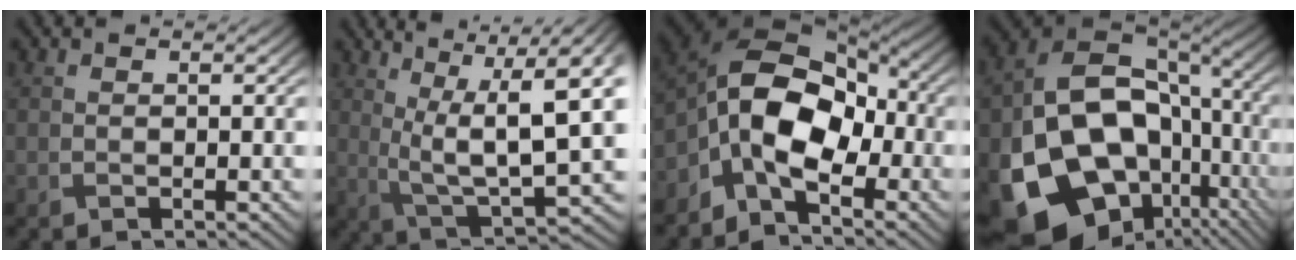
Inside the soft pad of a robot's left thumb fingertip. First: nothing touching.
{"total": 13.7, "force": [2.9, 4.3, 12.7], "torque": [-0.226, 0.011, 0.067]}
{"total": 10.1, "force": [-3.4, 6.0, 7.4], "torque": [-0.137, 0.007, -0.081]}
{"total": 22.0, "force": [-5.9, 16.5, 13.3], "torque": [-0.286, -0.051, -0.060]}